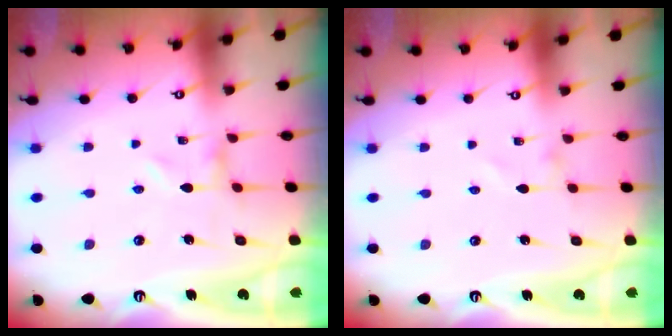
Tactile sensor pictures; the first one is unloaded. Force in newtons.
{"total": 1.4, "press": 1.4, "slide": 0.0}